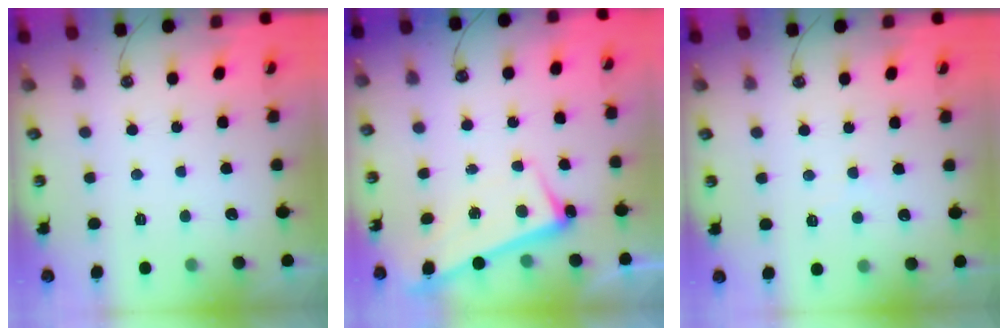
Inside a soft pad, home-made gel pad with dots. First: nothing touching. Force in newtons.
{"total": 2.6, "press": 2.4, "slide": 0.9}
{"total": 0.5, "press": 0.5, "slide": 0.2}